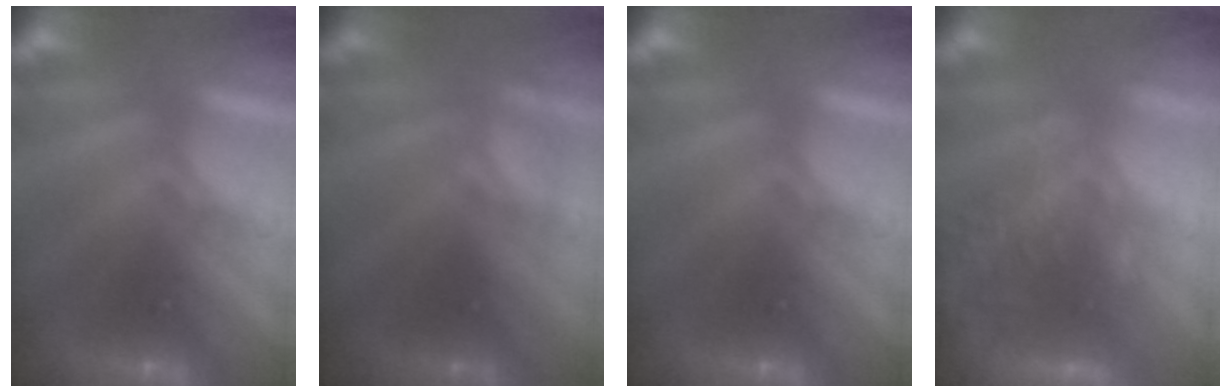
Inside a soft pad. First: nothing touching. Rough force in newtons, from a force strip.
{"total": 2.4}
{"total": 0.0}
{"total": 8.9}